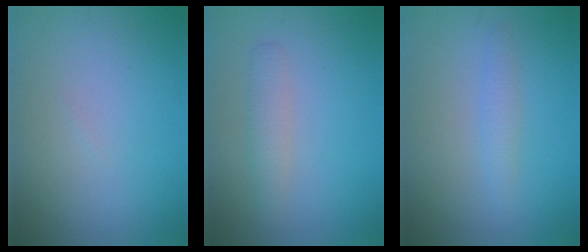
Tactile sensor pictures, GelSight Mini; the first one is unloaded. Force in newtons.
{"total": 1.9, "press": 1.9, "slide": 0.1}
{"total": 1.4, "press": 1.4, "slide": 0.1}